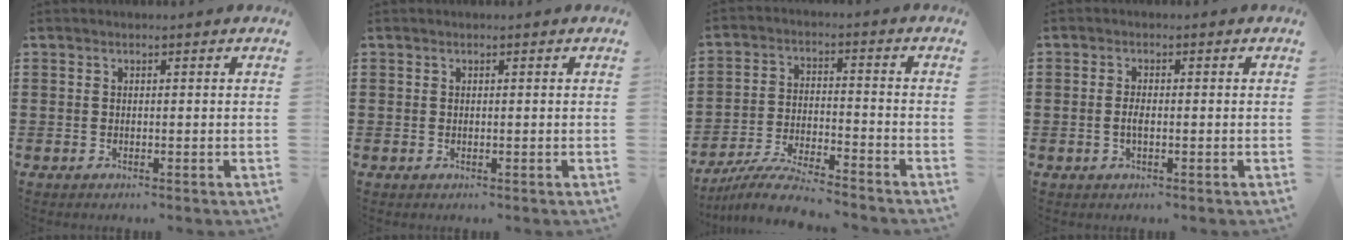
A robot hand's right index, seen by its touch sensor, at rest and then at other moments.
{"total": 0.0}
{"total": 6.7, "force": [-6.3, 0.1, 2.0], "torque": [-0.048, 0.000, -0.125]}
{"total": 1.9, "force": [-0.3, 0.7, 1.8], "torque": [-0.034, 0.001, -0.007]}